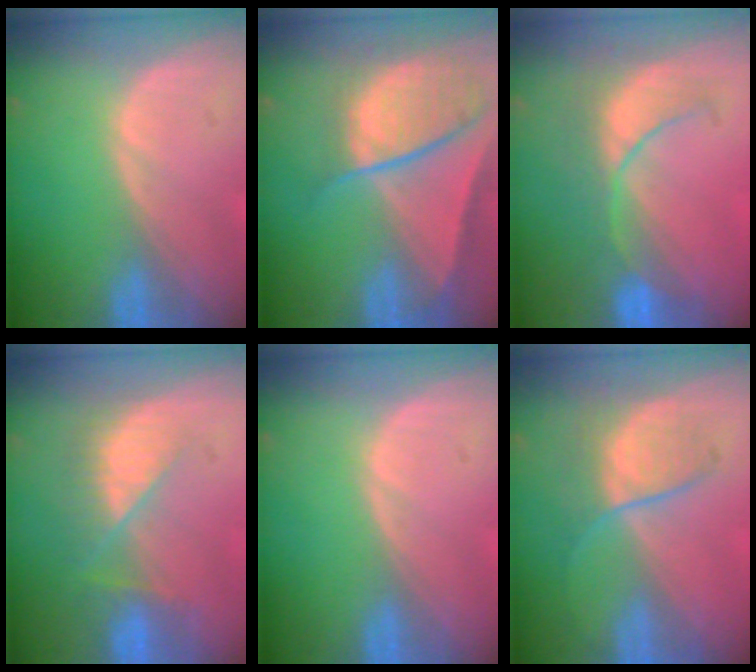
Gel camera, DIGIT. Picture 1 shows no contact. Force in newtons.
{"total": 10.0, "press": 8.4, "slide": 5.5}
{"total": 7.8, "press": 7.7, "slide": 1.6}
{"total": 7.5, "press": 6.8, "slide": 3.3}
{"total": 0.0}
{"total": 6.3, "press": 6.0, "slide": 2.0}